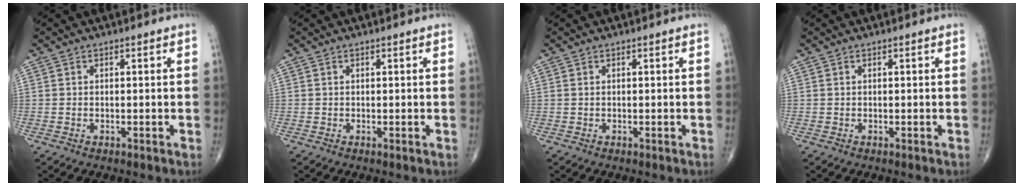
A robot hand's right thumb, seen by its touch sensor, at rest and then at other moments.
{"total": 0.0}
{"total": 0.0}
{"total": 0.0}